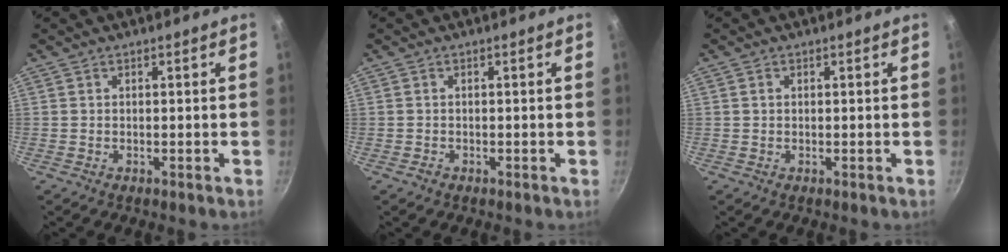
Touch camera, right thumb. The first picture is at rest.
{"total": 0.6, "force": [-0.4, 0.4, 0.1], "torque": [-0.004, 0.003, -0.006]}
{"total": 0.7, "force": [0.1, 0.6, 0.4], "torque": [-0.004, 0.004, 0.002]}